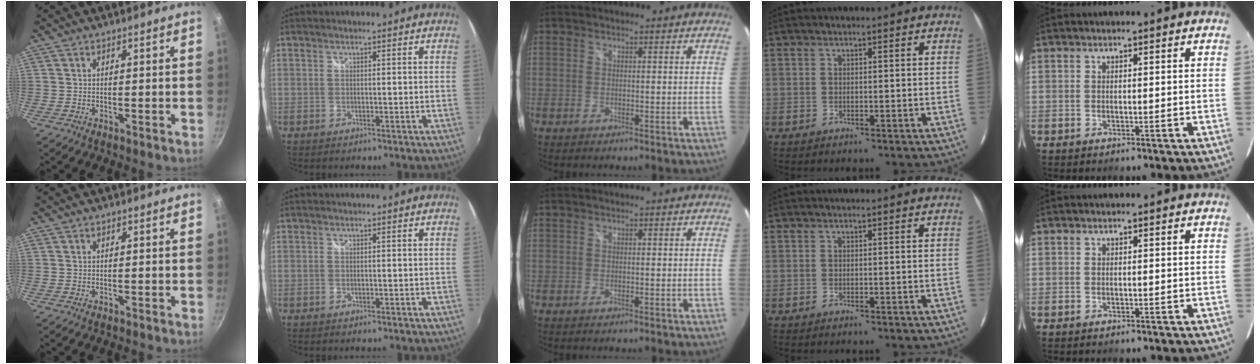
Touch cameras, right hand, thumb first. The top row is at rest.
{}